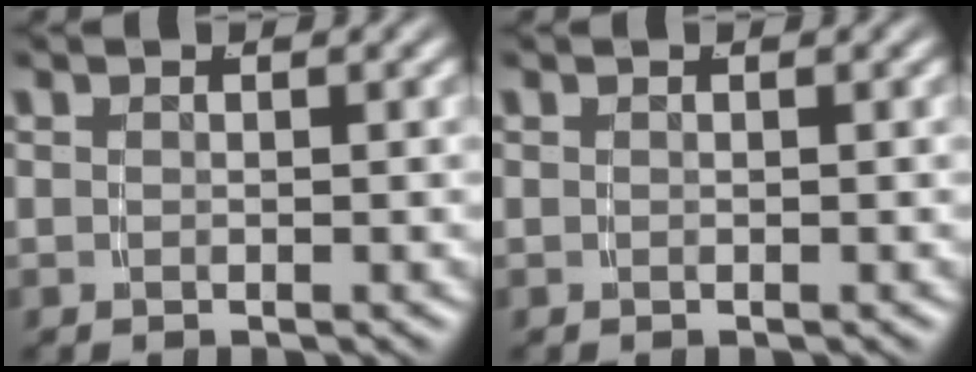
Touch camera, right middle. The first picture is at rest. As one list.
[{"total": 0.0}]